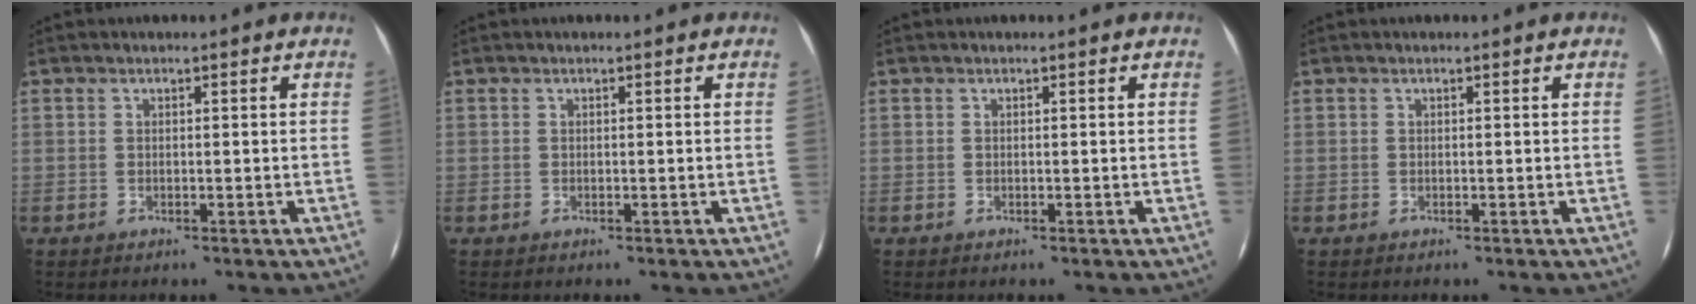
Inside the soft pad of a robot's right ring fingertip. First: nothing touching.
{"total": 0.0}
{"total": 0.0}
{"total": 0.0}